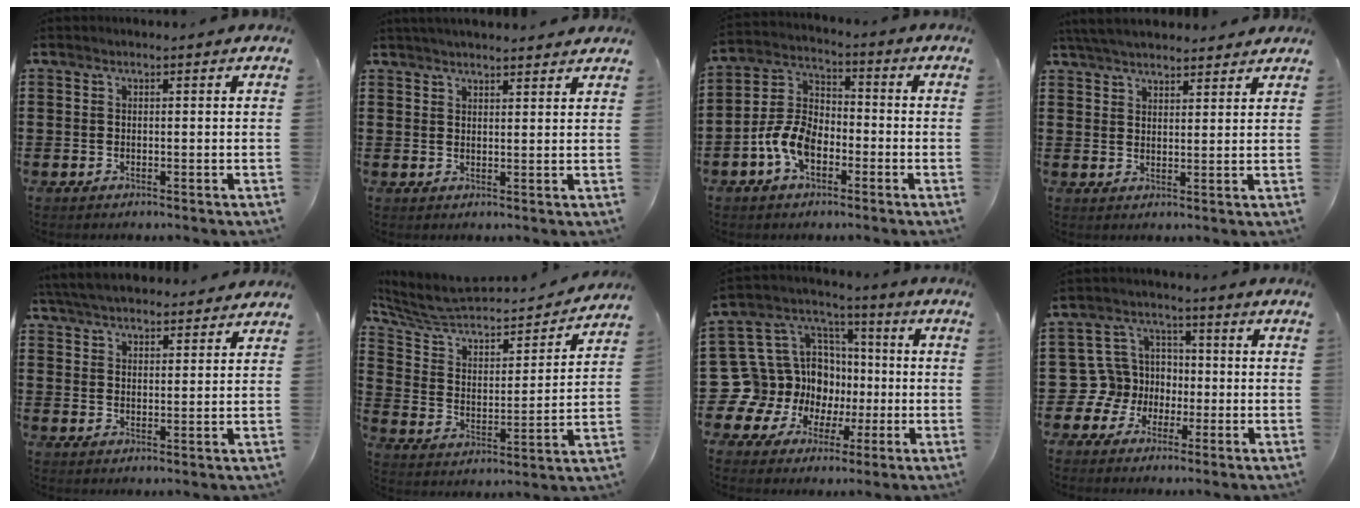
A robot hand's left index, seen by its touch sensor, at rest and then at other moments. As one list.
[{"total": 2.4, "force": [2.4, -0.1, 0.4], "torque": [-0.012, -0.002, 0.046]}, {"total": 7.7, "force": [-3.6, 4.5, 5.1], "torque": [-0.137, 0.003, -0.077]}, {"total": 4.8, "force": [4.7, 0.5, 1.1], "torque": [-0.035, -0.008, 0.088]}, {"total": 5.4, "force": [5.2, 0.8, 1.3], "torque": [-0.043, -0.013, 0.096]}, {"total": 6.8, "force": [6.1, 2.2, 2.1], "torque": [-0.075, -0.048, 0.099]}, {"total": 14.2, "force": [-2.8, 13.4, 3.7], "torque": [-0.127, -0.018, -0.021]}, {"total": 8.4, "force": [-0.9, 8.0, 2.4], "torque": [-0.110, 0.000, -0.019]}]